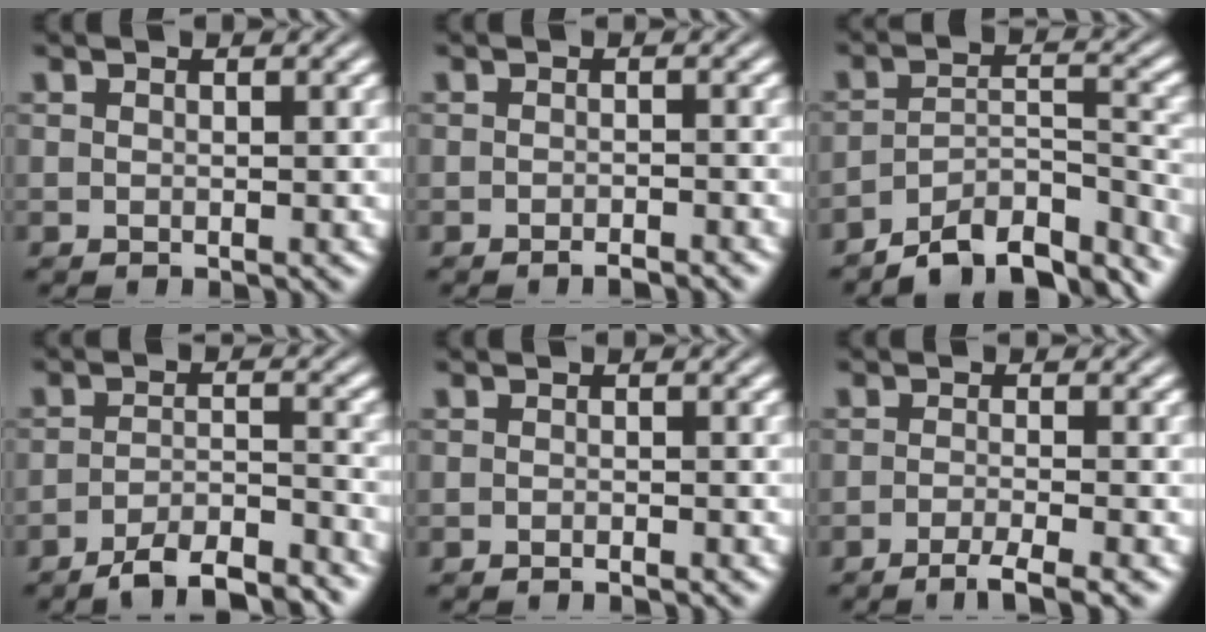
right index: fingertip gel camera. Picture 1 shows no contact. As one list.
[{"total": 1.7, "force": [-1.6, -0.4, 0.3], "torque": [0.000, 0.000, -0.027]}, {"total": 9.2, "force": [-7.9, 2.6, 3.8], "torque": [-0.048, -0.030, -0.113]}, {"total": 6.1, "force": [-5.7, 0.5, 2.1], "torque": [-0.019, -0.017, -0.087]}, {"total": 0.9, "force": [-0.8, -0.5, 0.0], "torque": [0.001, 0.000, -0.014]}, {"total": 3.5, "force": [-2.8, 0.1, 2.1], "torque": [-0.029, -0.006, -0.045]}]